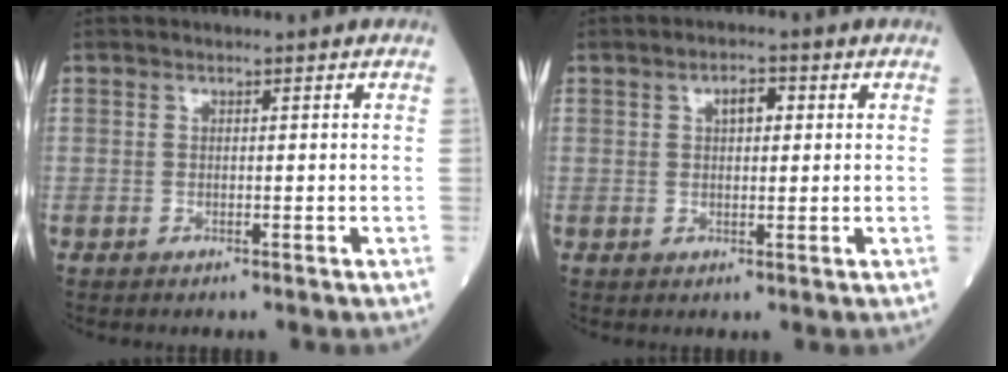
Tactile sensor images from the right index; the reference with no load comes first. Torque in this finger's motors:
{"motor_torque": [0.05, 0.02, 0.02, 0.01]}